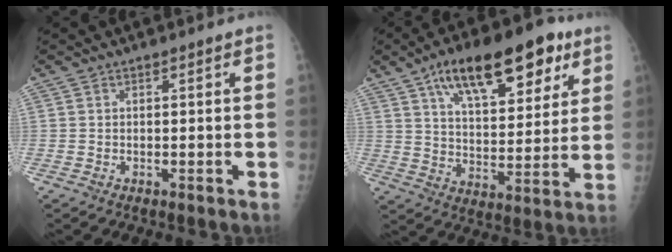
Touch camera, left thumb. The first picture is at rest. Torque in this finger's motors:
{"motor_torque": [0.55, 0.76, 0.94, -0.73, 0.16]}